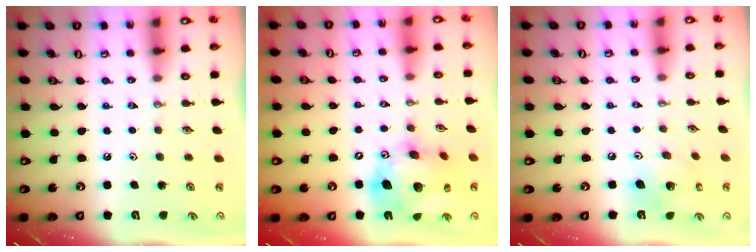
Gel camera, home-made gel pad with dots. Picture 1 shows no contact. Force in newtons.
{"total": 19.3, "press": 19.0, "slide": 3.2}
{"total": 13.3, "press": 12.9, "slide": 3.0}